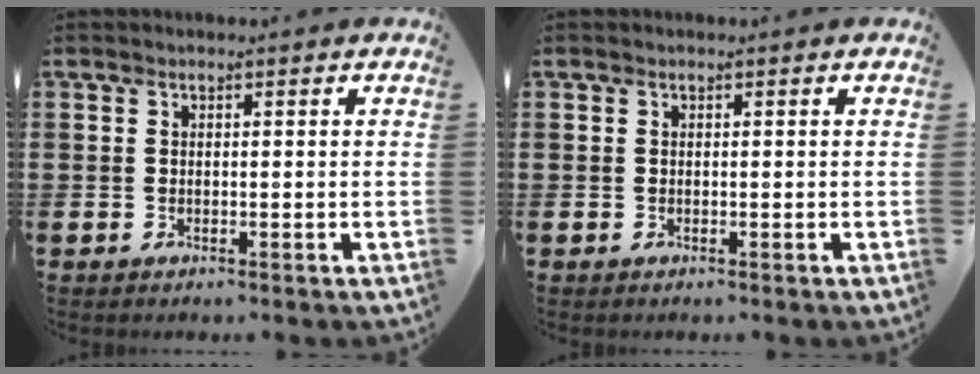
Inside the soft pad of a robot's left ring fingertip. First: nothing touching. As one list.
[{"total": 0.0}]